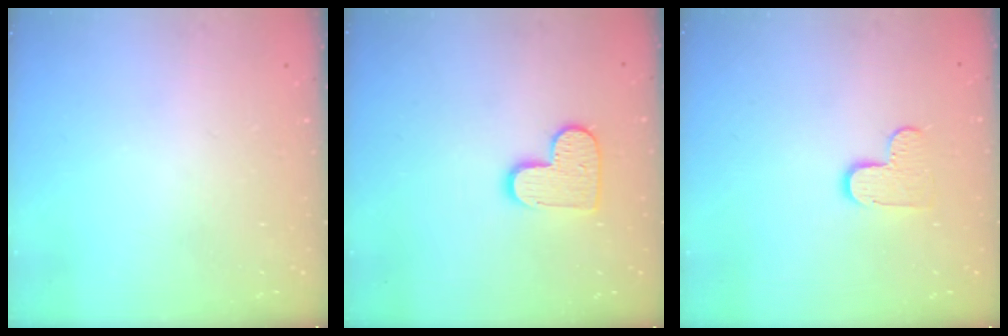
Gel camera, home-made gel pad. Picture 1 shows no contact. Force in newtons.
{"total": 10.1, "press": 10.1, "slide": 0.3}
{"total": 6.8, "press": 6.8, "slide": 0.2}